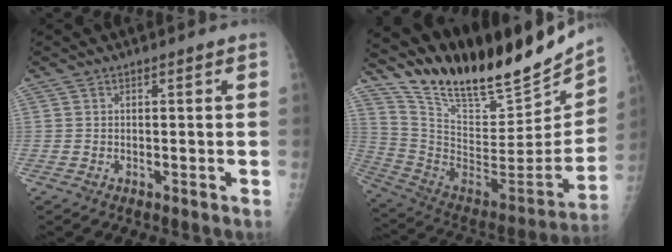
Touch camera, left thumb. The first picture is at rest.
{"total": 28.4, "force": [24.5, 8.1, 11.8], "torque": [-0.173, -0.120, 0.391]}